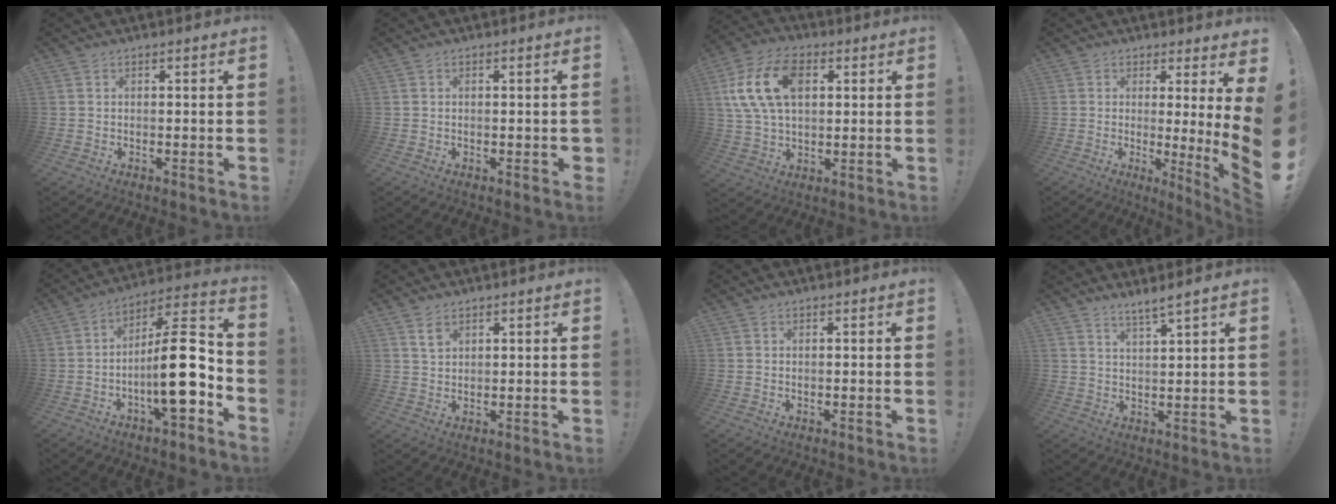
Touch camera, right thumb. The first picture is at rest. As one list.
[{"total": 1.1, "force": [-0.4, 0.7, 0.7], "torque": [-0.011, 0.004, -0.007]}, {"total": 16.8, "force": [4.5, 10.8, 12.0], "torque": [-0.235, -0.001, 0.081]}, {"total": 7.4, "force": [1.6, -1.1, 7.2], "torque": [-0.091, -0.057, 0.023]}, {"total": 19.1, "force": [-4.6, 5.8, 17.7], "torque": [-0.273, 0.029, -0.074]}, {"total": 3.4, "force": [2.1, 2.0, 1.7], "torque": [-0.015, -0.011, 0.036]}, {"total": 0.0}, {"total": 4.2, "force": [3.7, -0.3, 2.1], "torque": [-0.035, -0.027, 0.061]}]